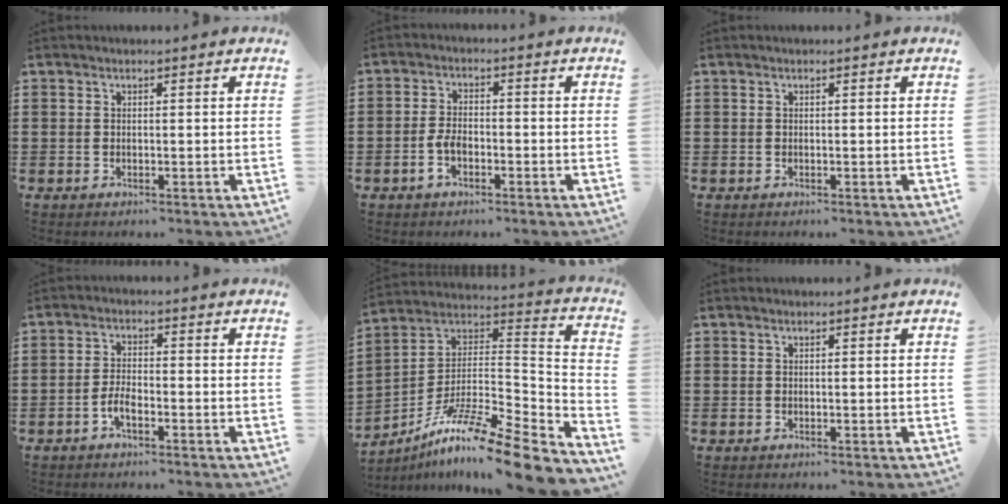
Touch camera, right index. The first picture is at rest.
{"total": 3.3, "force": [-1.5, 1.6, 2.5], "torque": [-0.069, -0.008, -0.034]}
{"total": 0.0}
{"total": 3.0, "force": [-1.7, 0.9, 2.3], "torque": [-0.057, -0.003, -0.036]}
{"total": 12.8, "force": [-9.6, 0.7, 8.4], "torque": [-0.142, 0.003, -0.181]}
{"total": 0.0}